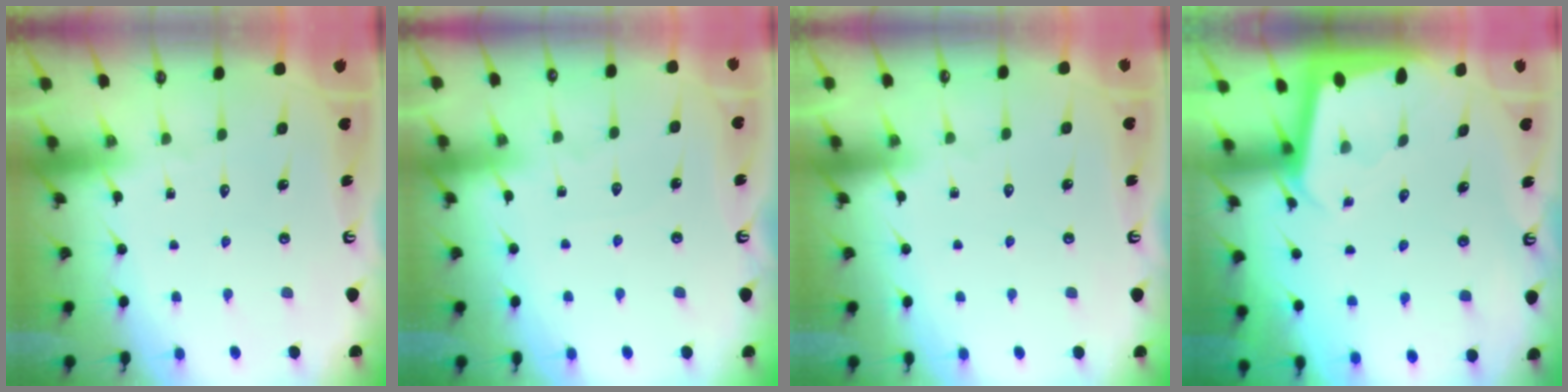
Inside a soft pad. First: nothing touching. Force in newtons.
{"total": 2.4, "press": 2.4, "slide": 0.4}
{"total": 1.6, "press": 1.5, "slide": 0.3}
{"total": 1.9, "press": 1.9, "slide": 0.1}